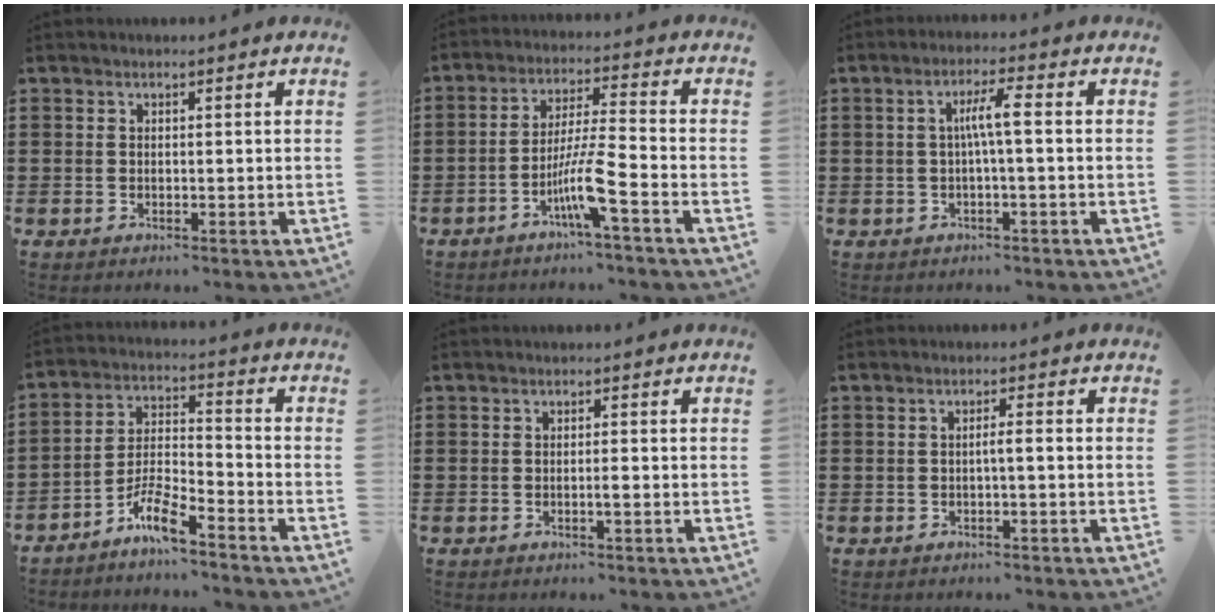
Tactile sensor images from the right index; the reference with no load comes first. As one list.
[{"total": 7.6, "force": [-3.9, 0.0, 6.5], "torque": [-0.135, -0.012, -0.077]}, {"total": 4.2, "force": [-0.1, 0.2, 4.2], "torque": [-0.080, 0.004, -0.008]}, {"total": 6.8, "force": [-5.4, 1.0, 3.9], "torque": [-0.094, -0.001, -0.107]}, {"total": 1.0, "force": [-0.4, 0.1, 0.9], "torque": [-0.017, -0.002, -0.006]}, {"total": 1.5, "force": [-0.5, -0.1, 1.4], "torque": [-0.025, -0.002, -0.009]}]